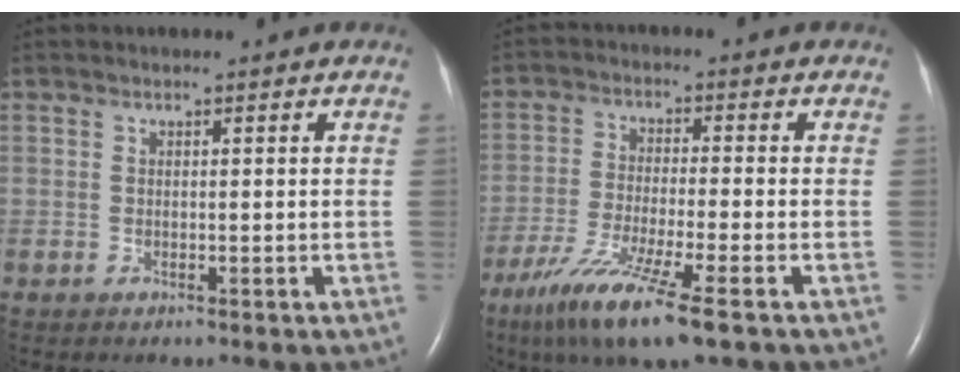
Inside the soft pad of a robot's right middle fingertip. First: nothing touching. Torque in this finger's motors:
{"motor_torque": [1.21, -0.93, 0.26, 0.15]}